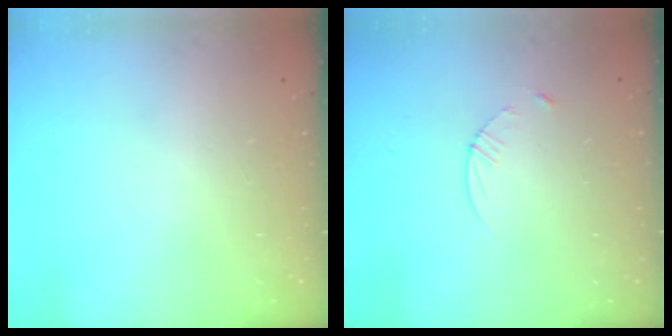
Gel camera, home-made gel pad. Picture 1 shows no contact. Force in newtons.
{"total": 3.4, "press": 3.3, "slide": 0.3}